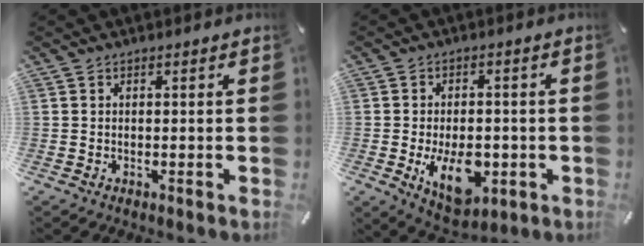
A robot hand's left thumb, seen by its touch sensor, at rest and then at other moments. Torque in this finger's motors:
{"motor_torque": [0.97, 2.61, 0.16, 0.07, 0.35]}